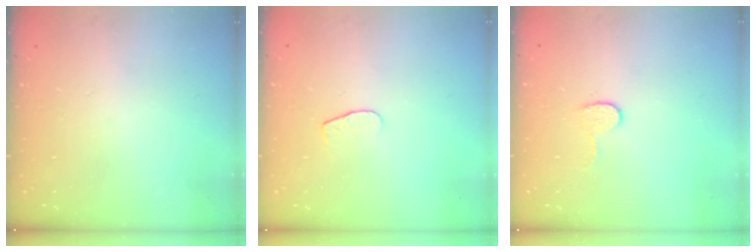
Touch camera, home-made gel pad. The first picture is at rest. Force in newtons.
{"total": 5.4, "press": 5.4, "slide": 0.5}
{"total": 5.6, "press": 5.6, "slide": 0.5}